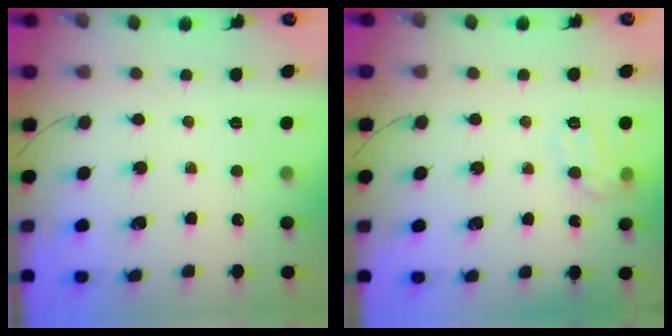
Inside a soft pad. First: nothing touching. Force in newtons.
{"total": 9.5, "press": 9.5, "slide": 0.5}